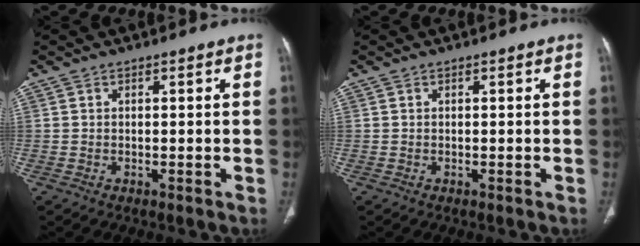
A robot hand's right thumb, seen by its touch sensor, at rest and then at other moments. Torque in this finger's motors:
{"motor_torque": [0.00, 0.00, -0.08, 0.08, 0.00]}